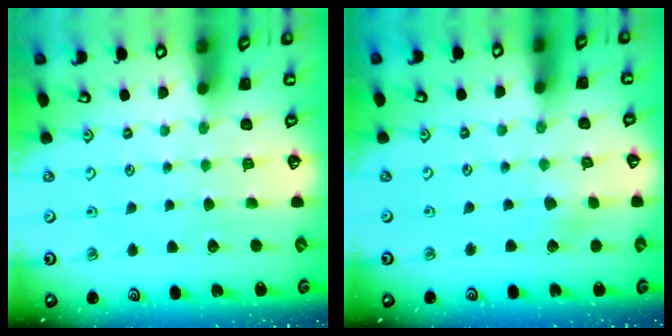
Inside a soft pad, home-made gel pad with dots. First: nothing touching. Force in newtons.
{"total": 1.6, "press": 1.6, "slide": 0.2}